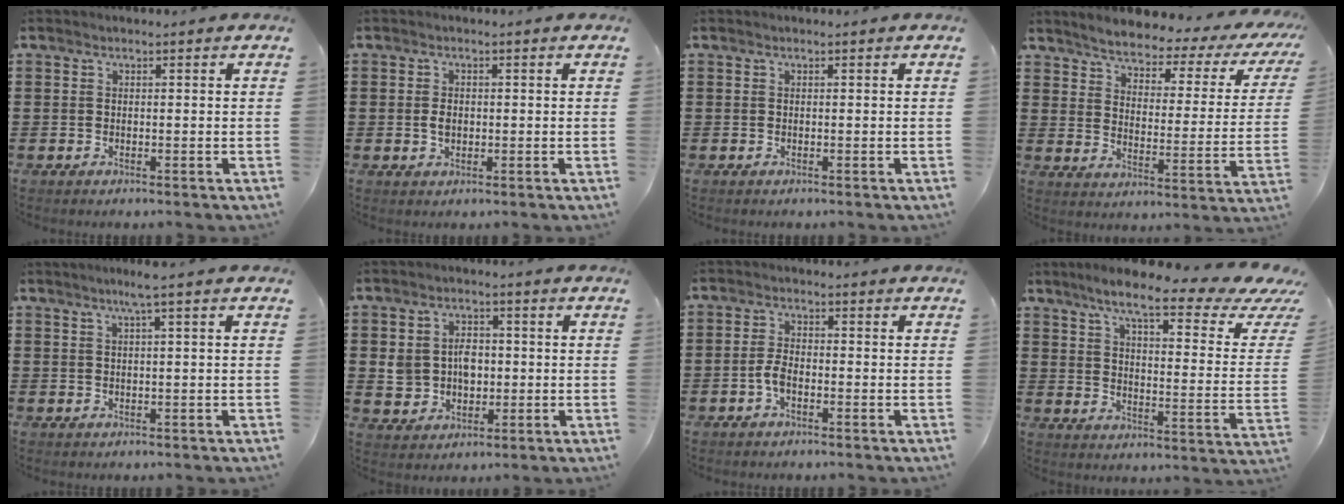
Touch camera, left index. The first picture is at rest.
{"total": 2.0, "force": [0.0, 1.2, 1.6], "torque": [-0.033, 0.005, 0.000]}
{"total": 0.0}
{"total": 2.9, "force": [2.6, 0.3, 1.2], "torque": [-0.045, -0.024, 0.033]}
{"total": 2.6, "force": [1.3, -0.3, 2.3], "torque": [-0.044, -0.002, 0.022]}
{"total": 5.4, "force": [0.3, 4.3, 3.1], "torque": [-0.071, 0.008, 0.000]}
{"total": 3.0, "force": [-1.1, 1.3, 2.5], "torque": [-0.068, -0.003, -0.027]}
{"total": 9.7, "force": [6.8, 0.9, 6.9], "torque": [-0.133, -0.040, 0.103]}